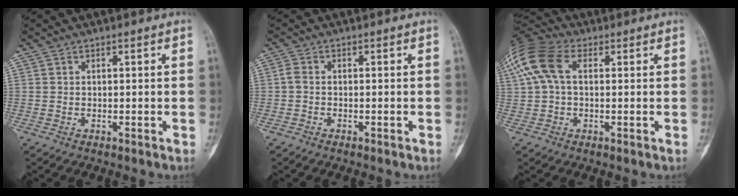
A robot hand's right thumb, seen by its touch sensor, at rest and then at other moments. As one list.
[{"total": 1.5, "force": [-0.6, 0.9, 1.0], "torque": [-0.021, 0.004, -0.017]}, {"total": 12.9, "force": [3.1, 8.0, 9.6], "torque": [-0.222, 0.036, 0.052]}]